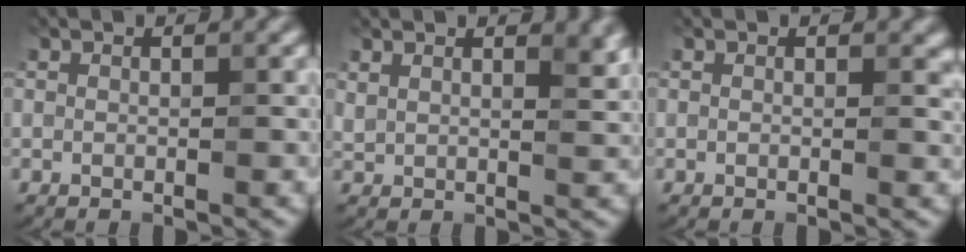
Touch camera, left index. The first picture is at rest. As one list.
[{"total": 3.8, "force": [2.5, 1.5, 2.4], "torque": [-0.035, 0.007, 0.047]}, {"total": 0.8, "force": [0.2, 0.4, 0.6], "torque": [-0.005, -0.005, 0.002]}]